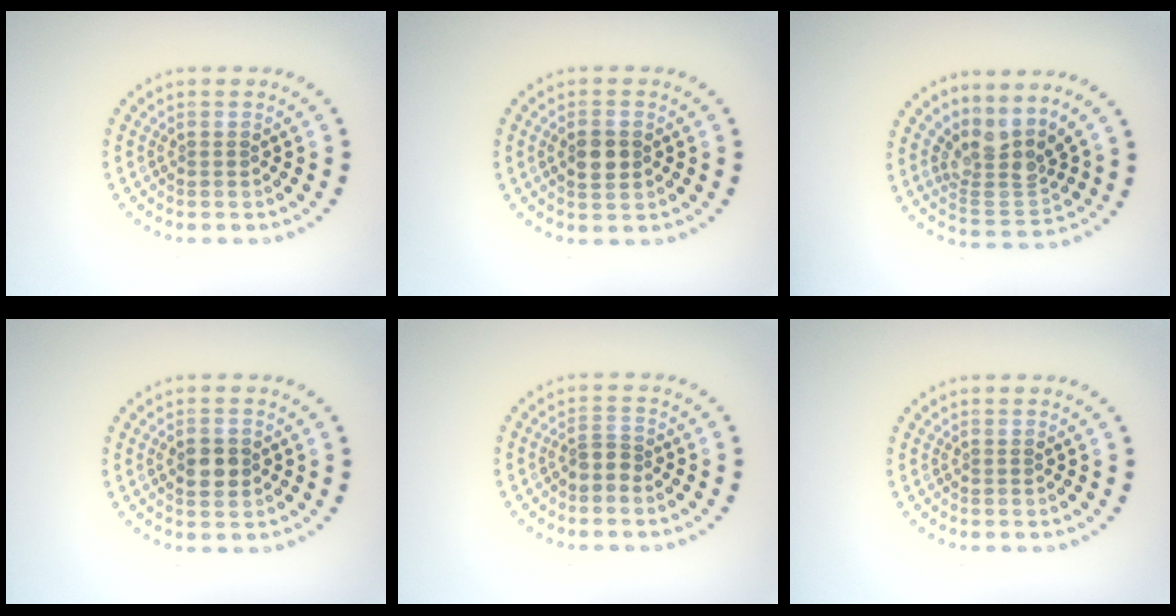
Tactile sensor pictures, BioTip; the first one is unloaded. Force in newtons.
{"total": 2.3, "press": 2.2, "slide": 0.3}
{"total": 3.7, "press": 2.5, "slide": 2.8}
{"total": 2.6, "press": 2.6, "slide": 0.0}
{"total": 1.8, "press": 1.3, "slide": 1.2}
{"total": 0.0}